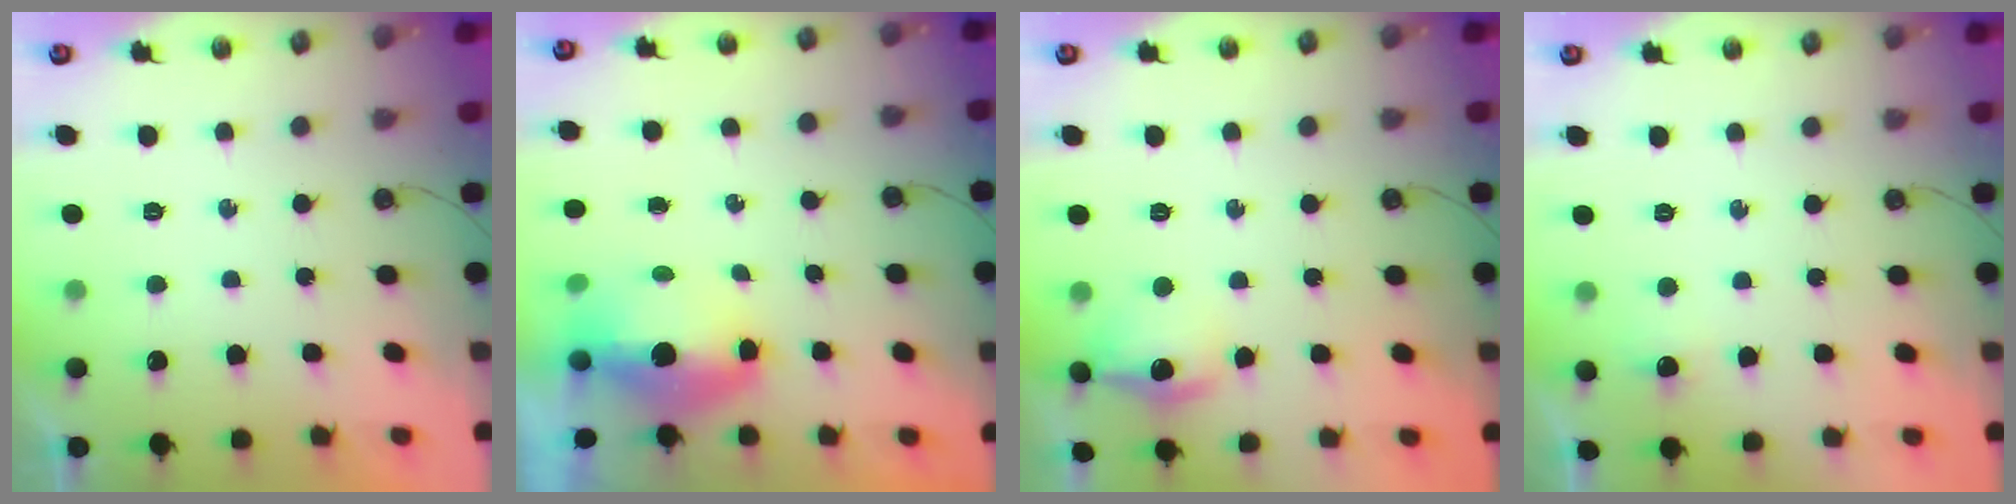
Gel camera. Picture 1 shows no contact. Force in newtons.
{"total": 6.5, "press": 6.3, "slide": 1.4}
{"total": 11.1, "press": 11.0, "slide": 0.9}
{"total": 13.2, "press": 4.5, "slide": 12.4}